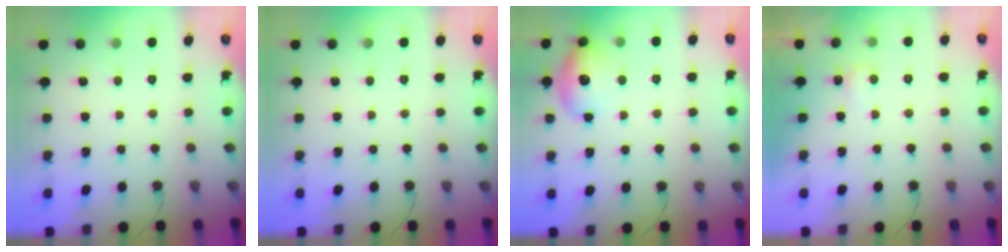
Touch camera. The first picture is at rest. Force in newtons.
{"total": 0.0}
{"total": 17.3, "press": 13.1, "slide": 11.4}
{"total": 2.2, "press": 2.2, "slide": 0.4}